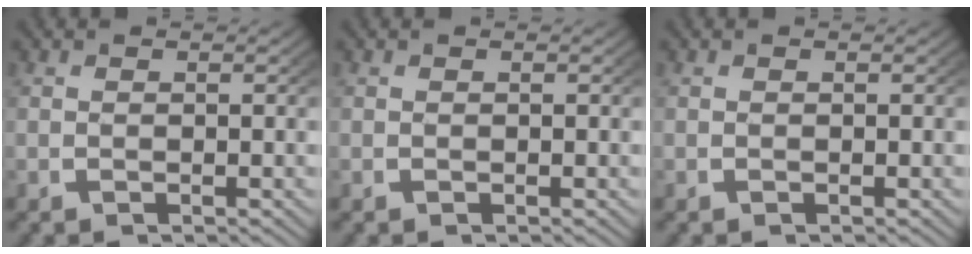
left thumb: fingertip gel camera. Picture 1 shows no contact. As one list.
[{"total": 0.0}, {"total": 0.0}]